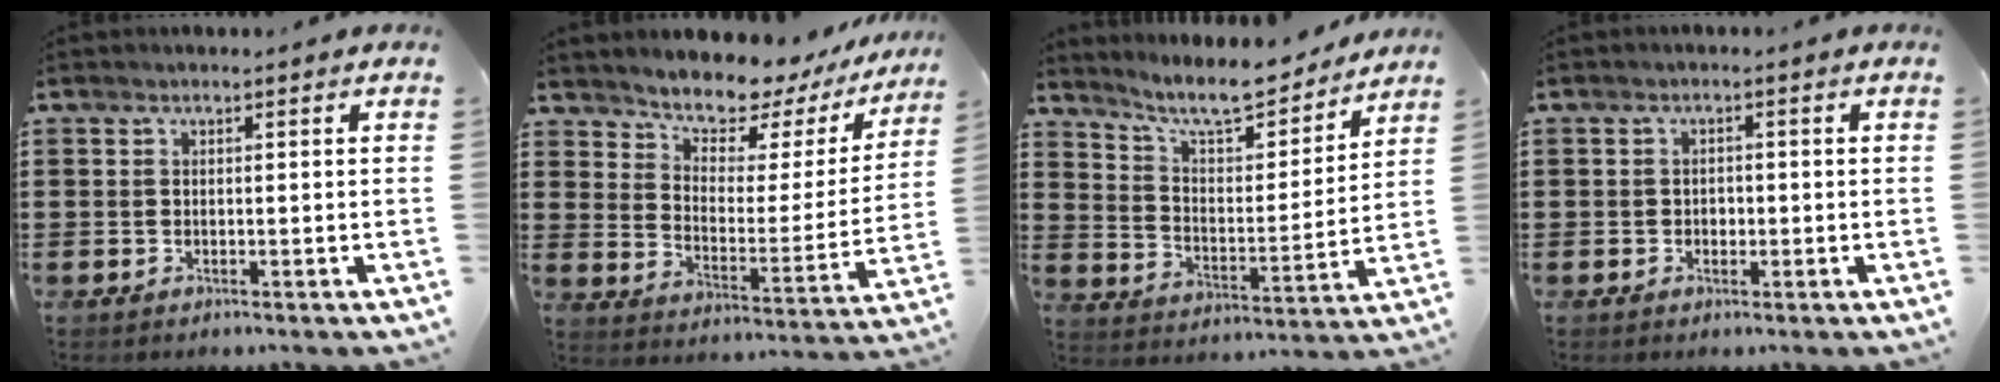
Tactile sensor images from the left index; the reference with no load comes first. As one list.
[{"total": 6.7, "force": [6.4, 1.7, 0.9], "torque": [-0.048, -0.056, 0.109]}, {"total": 9.1, "force": [8.4, 0.8, 3.6], "torque": [-0.085, -0.058, 0.142]}, {"total": 1.2, "force": [-0.2, 0.9, 0.7], "torque": [-0.015, 0.003, -0.006]}]